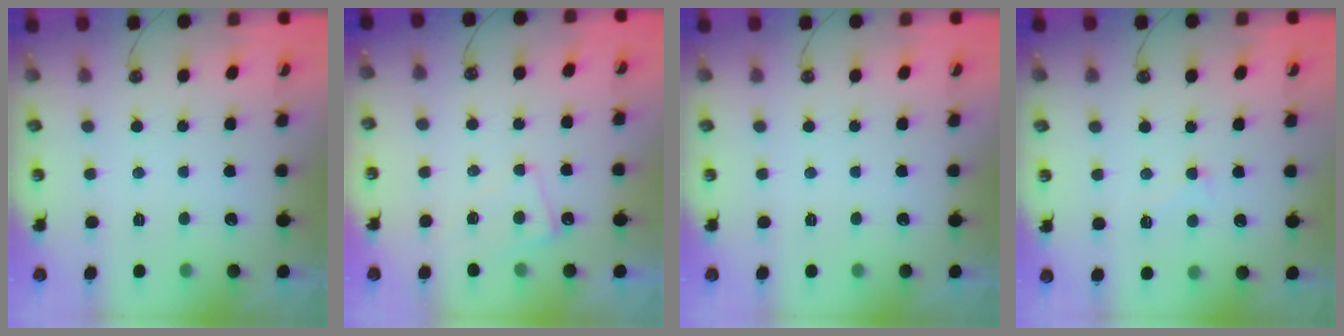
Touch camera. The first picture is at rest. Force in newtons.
{"total": 1.6, "press": 1.5, "slide": 0.5}
{"total": 0.0}
{"total": 0.8, "press": 0.6, "slide": 0.6}